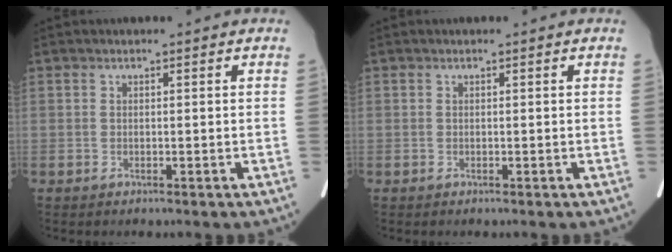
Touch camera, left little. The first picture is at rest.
{"total": 0.0}